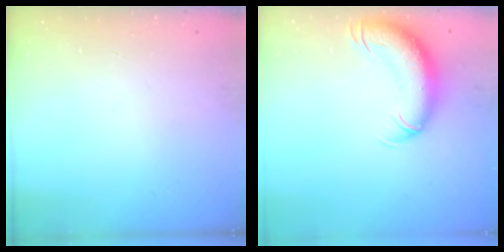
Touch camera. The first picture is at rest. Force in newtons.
{"total": 11.3, "press": 10.9, "slide": 3.0}